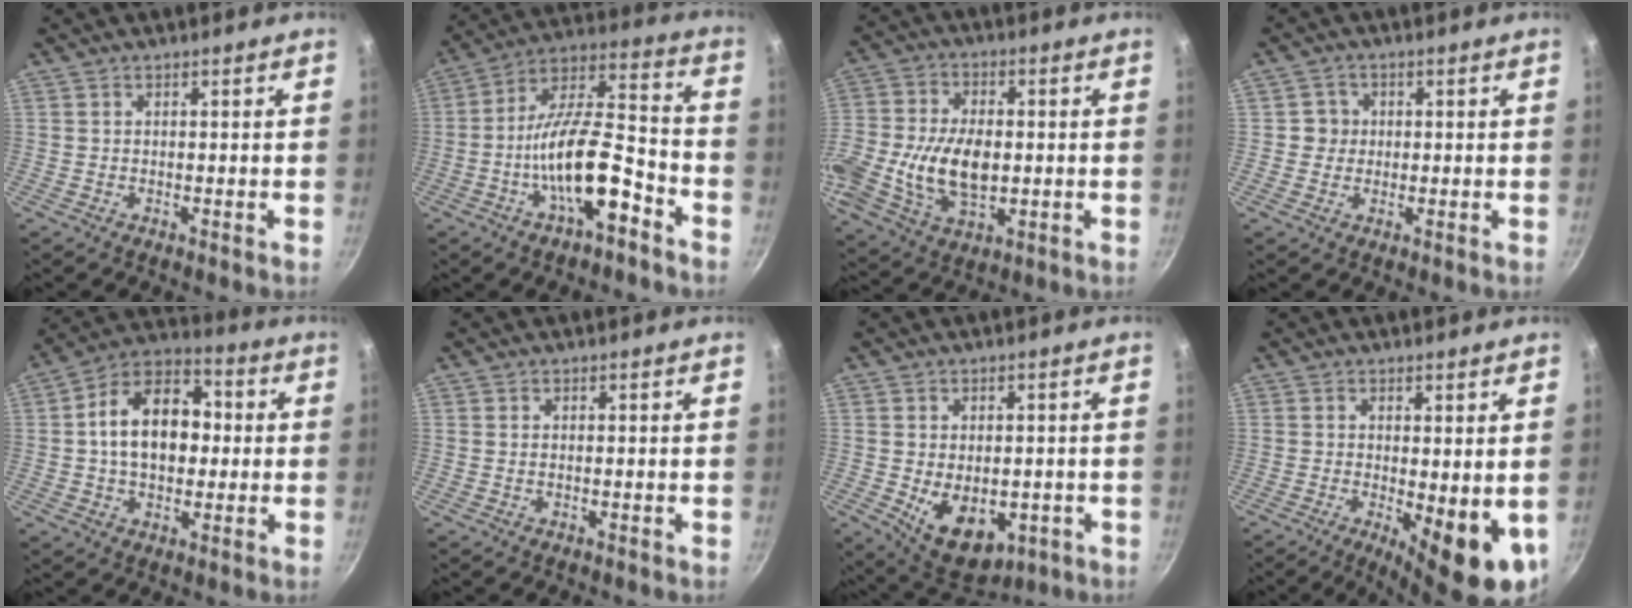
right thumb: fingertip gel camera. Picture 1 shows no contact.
{"total": 16.4, "force": [-7.2, 5.8, 13.6], "torque": [-0.213, 0.057, -0.130]}
{"total": 16.6, "force": [-1.4, 10.4, 12.8], "torque": [-0.254, 0.016, -0.026]}
{"total": 3.0, "force": [0.2, 3.0, 0.5], "torque": [0.014, 0.006, -0.003]}
{"total": 15.8, "force": [0.9, 10.9, 11.5], "torque": [-0.147, 0.030, -0.003]}
{"total": 0.0}
{"total": 11.1, "force": [-2.3, 7.3, 8.1], "torque": [-0.089, -0.011, -0.011]}
{"total": 11.2, "force": [-1.5, 3.7, 10.4], "torque": [-0.116, -0.015, -0.009]}